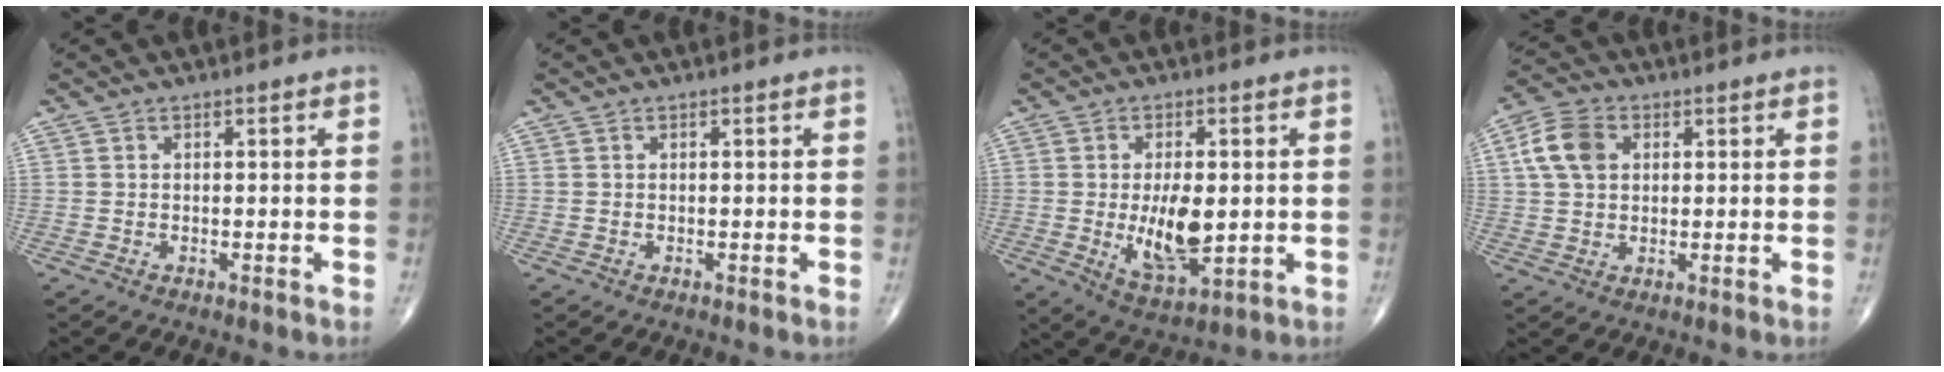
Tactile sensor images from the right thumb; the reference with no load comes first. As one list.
[{"total": 0.0}, {"total": 11.1, "force": [-0.6, 5.4, 9.7], "torque": [-0.149, -0.017, 0.002]}, {"total": 7.7, "force": [2.0, 5.6, 5.0], "torque": [-0.093, 0.010, 0.032]}]